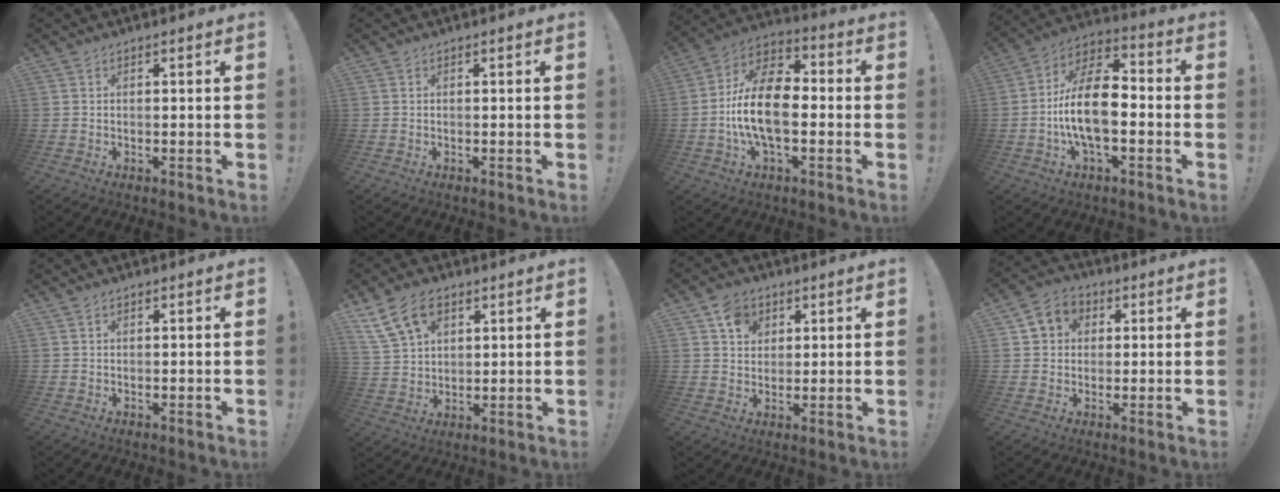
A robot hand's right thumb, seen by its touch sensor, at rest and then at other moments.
{"total": 0.0}
{"total": 16.8, "force": [-2.8, 9.0, 13.9], "torque": [-0.264, 0.019, -0.048]}
{"total": 16.4, "force": [-3.3, 8.0, 13.9], "torque": [-0.255, 0.018, -0.056]}
{"total": 0.6, "force": [0.4, 0.3, 0.2], "torque": [-0.004, -0.001, 0.008]}
{"total": 12.7, "force": [6.7, 8.4, 6.7], "torque": [-0.119, -0.022, 0.134]}
{"total": 7.5, "force": [3.7, 6.1, 2.4], "torque": [-0.022, -0.016, 0.068]}
{"total": 7.2, "force": [2.0, 6.4, 2.6], "torque": [-0.045, 0.003, 0.044]}